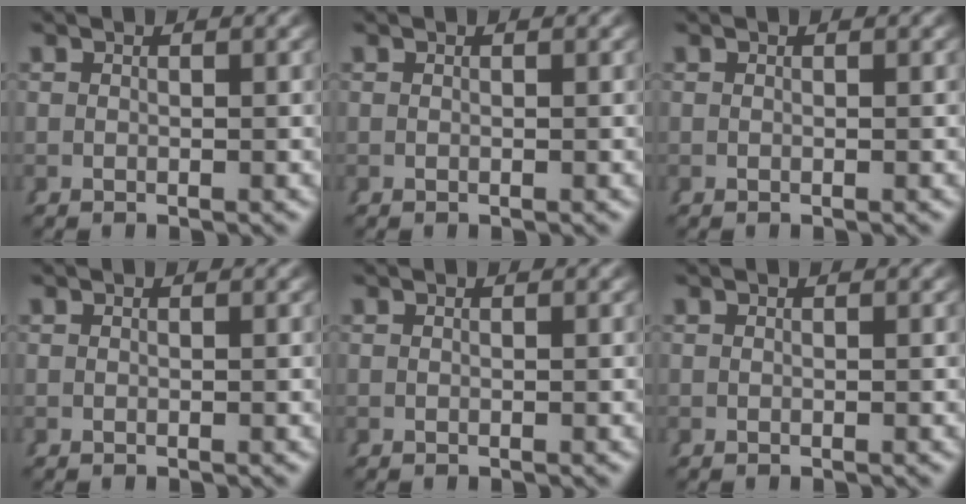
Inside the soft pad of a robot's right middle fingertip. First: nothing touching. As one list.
[{"total": 0.0}, {"total": 0.0}, {"total": 0.0}, {"total": 0.0}, {"total": 0.0}]